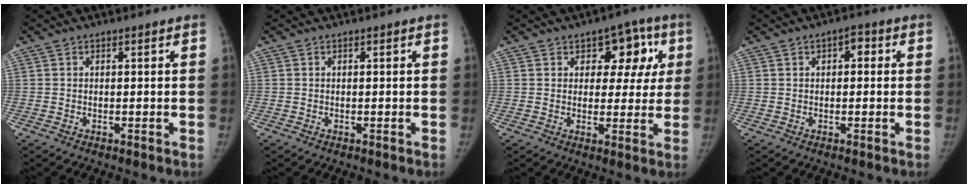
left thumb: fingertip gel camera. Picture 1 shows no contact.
{"total": 0.0}
{"total": 9.0, "force": [3.3, 6.1, 5.8], "torque": [-0.016, -0.005, 0.036]}
{"total": 2.8, "force": [0.7, 1.7, 2.0], "torque": [-0.016, 0.006, 0.003]}